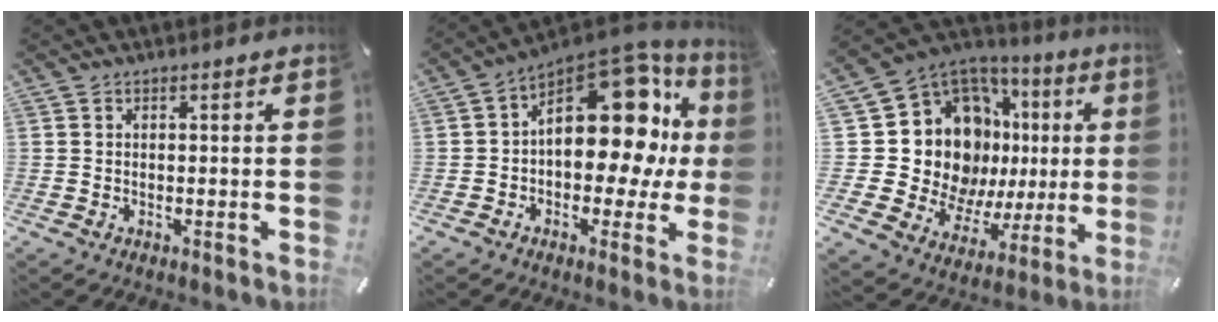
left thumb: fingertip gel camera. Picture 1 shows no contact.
{"total": 21.1, "force": [5.0, 12.5, 16.2], "torque": [-0.206, -0.041, 0.085]}
{"total": 22.0, "force": [4.2, 17.0, 13.4], "torque": [-0.258, -0.055, 0.110]}